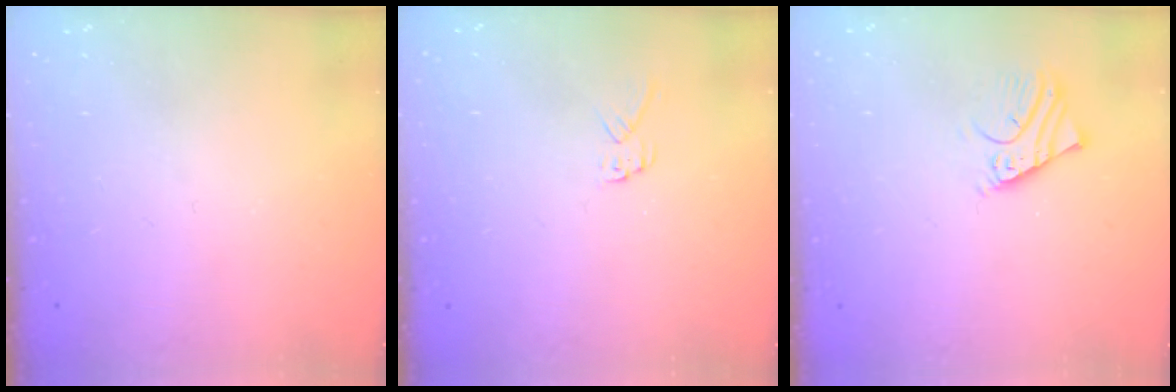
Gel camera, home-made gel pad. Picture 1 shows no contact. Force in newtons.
{"total": 4.6, "press": 4.6, "slide": 0.5}
{"total": 3.2, "press": 3.2, "slide": 0.3}